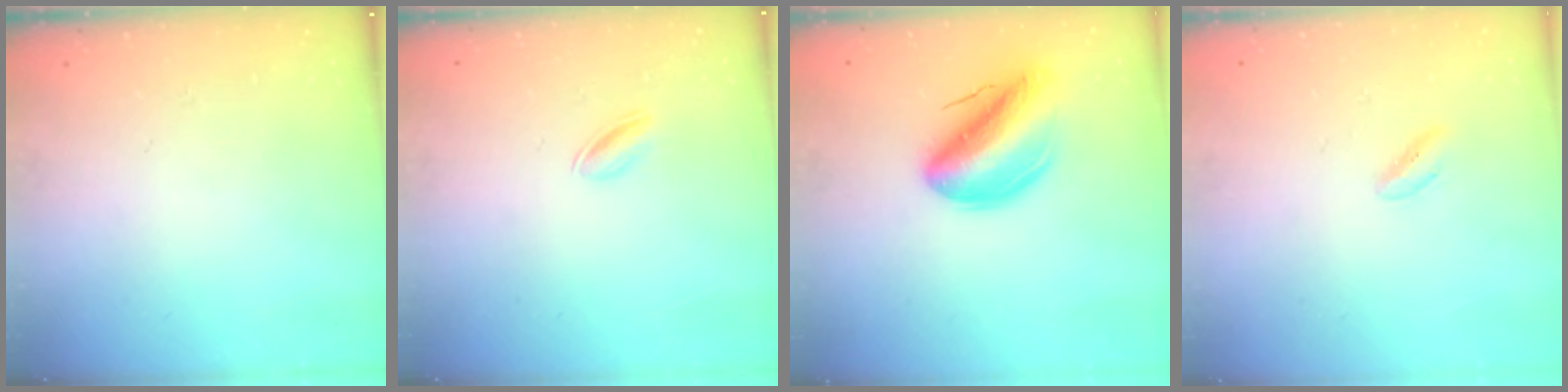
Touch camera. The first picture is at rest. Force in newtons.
{"total": 2.3, "press": 2.3, "slide": 0.6}
{"total": 12.7, "press": 12.2, "slide": 3.6}
{"total": 0.8, "press": 0.6, "slide": 0.6}